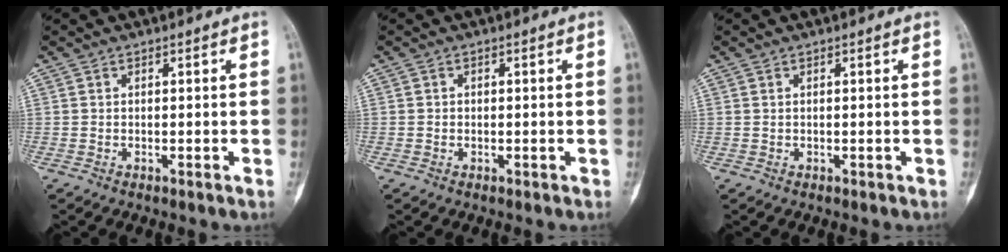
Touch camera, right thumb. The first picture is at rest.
{"total": 0.9, "force": [-0.2, 0.9, 0.0], "torque": [0.010, 0.006, -0.006]}
{"total": 0.0}